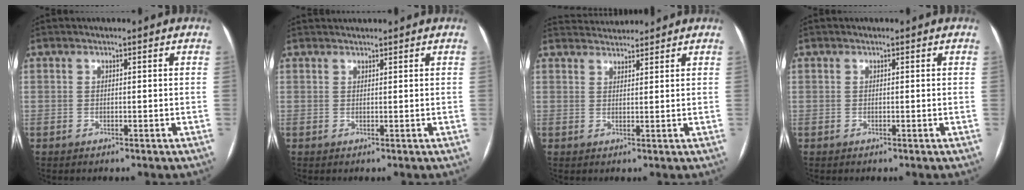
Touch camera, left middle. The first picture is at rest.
{"total": 2.0, "force": [2.0, 0.2, 0.3], "torque": [-0.007, 0.026, 0.034]}
{"total": 4.5, "force": [4.5, 0.4, 0.2], "torque": [-0.011, 0.028, 0.073]}
{"total": 0.0}